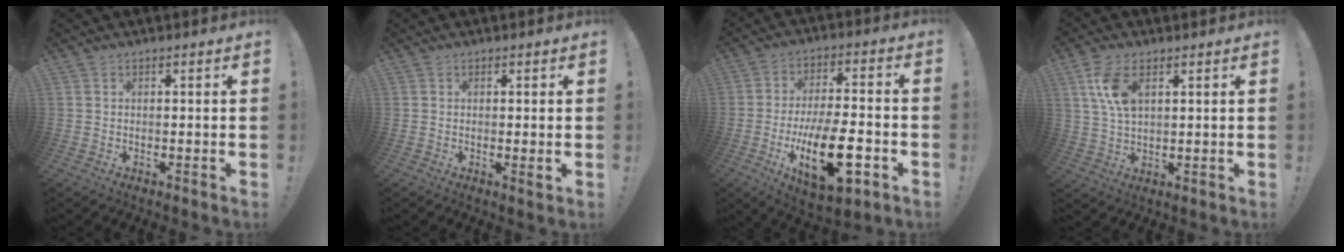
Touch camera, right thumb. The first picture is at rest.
{"total": 1.4, "force": [0.5, 0.1, 1.3], "torque": [-0.008, -0.007, 0.005]}
{"total": 21.2, "force": [-6.9, 9.1, 17.9], "torque": [-0.298, 0.026, -0.103]}
{"total": 8.9, "force": [3.7, 4.4, 6.8], "torque": [-0.136, -0.007, 0.068]}